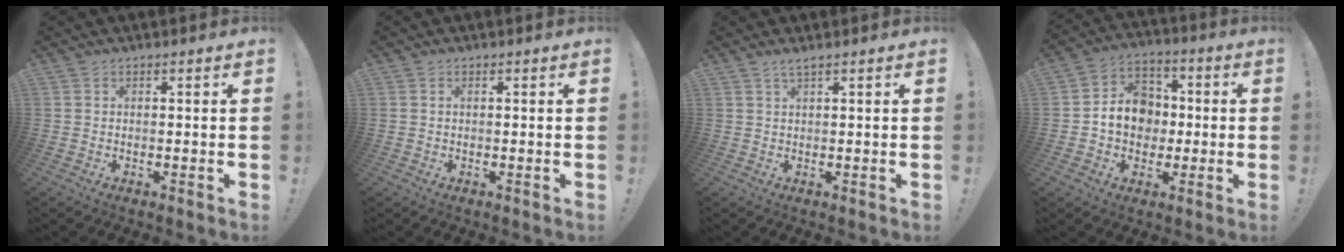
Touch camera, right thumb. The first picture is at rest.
{"total": 0.5, "force": [0.3, 0.2, 0.4], "torque": [-0.015, 0.003, 0.007]}
{"total": 1.6, "force": [1.1, -0.2, 1.1], "torque": [-0.029, 0.001, 0.020]}
{"total": 12.0, "force": [-0.8, 10.5, 5.9], "torque": [-0.092, 0.015, -0.006]}